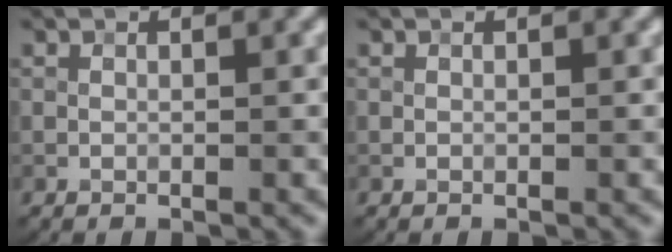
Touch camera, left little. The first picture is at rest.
{"total": 0.0}